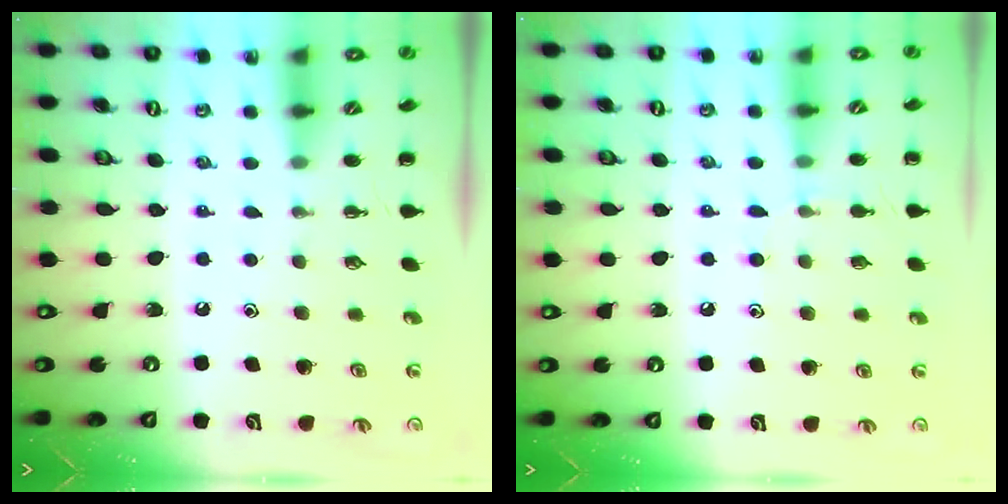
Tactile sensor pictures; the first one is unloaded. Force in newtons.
{"total": 7.1, "press": 6.8, "slide": 2.0}